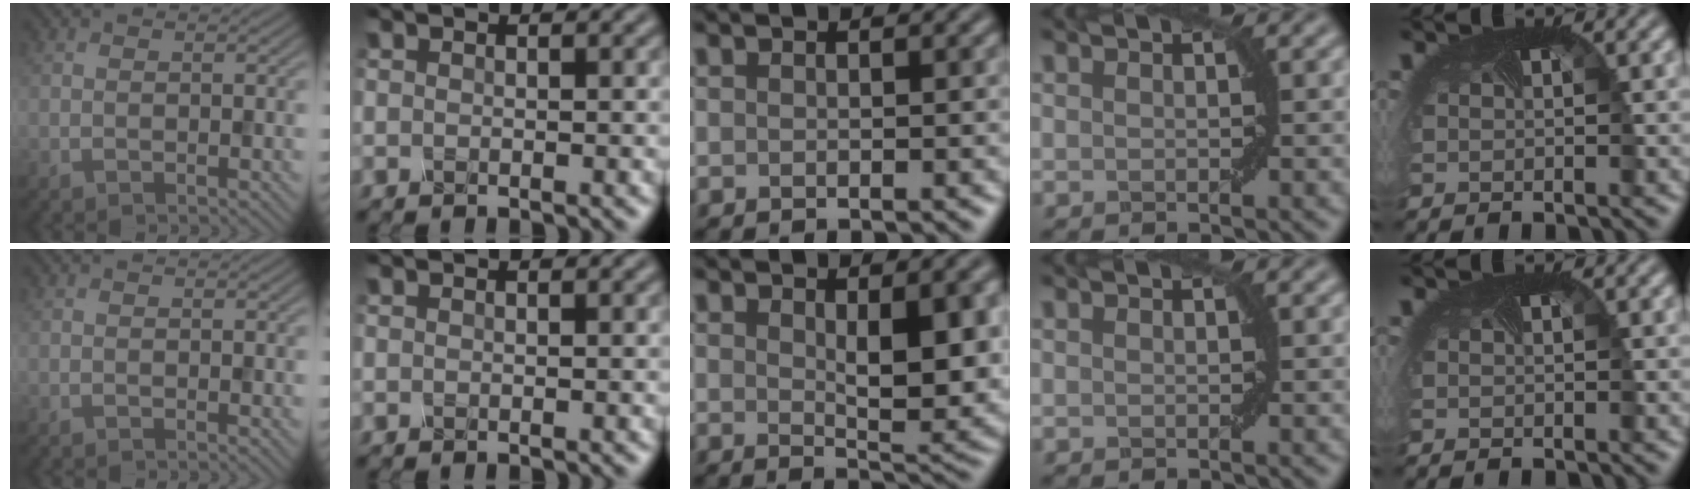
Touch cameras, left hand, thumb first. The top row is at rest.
{"thumb": {"total": 0.5, "force": [0.2, 0.0, -0.5], "torque": [0.009, 0.000, 0.004]}, "middle": {"total": 5.8, "force": [1.3, 1.9, 5.3], "torque": [-0.080, -0.009, 0.028]}}